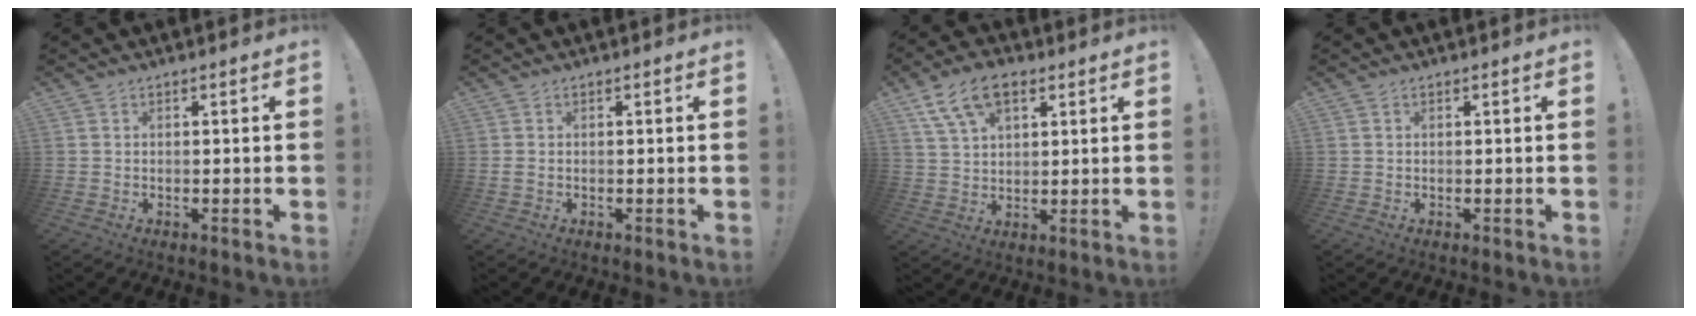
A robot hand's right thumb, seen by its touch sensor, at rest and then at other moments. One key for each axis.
{"total": 0.8, "fx": 0.0, "fy": 0.5, "fz": 0.7, "tx": -0.011, "ty": 0.000, "tz": -0.001}
{"total": 11.6, "fx": 5.9, "fy": 6.7, "fz": 7.5, "tx": -0.127, "ty": -0.013, "tz": 0.115}
{"total": 0.0}